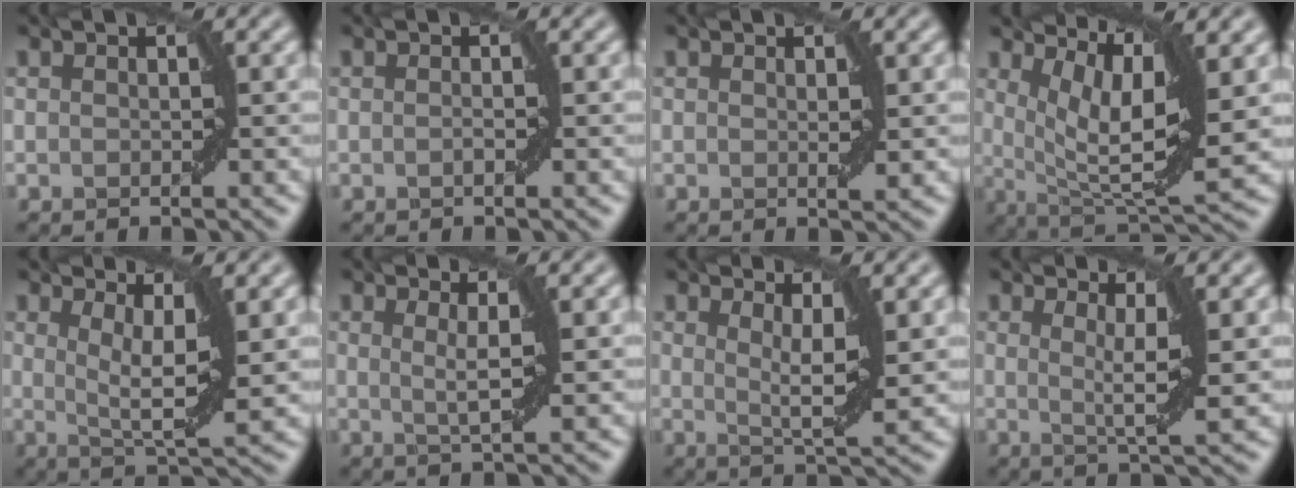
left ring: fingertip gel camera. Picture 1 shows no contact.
{"total": 0.6, "force": [-0.1, 0.0, 0.5], "torque": [-0.010, 0.000, -0.003]}
{"total": 0.9, "force": [0.3, 0.1, 0.9], "torque": [-0.011, -0.004, 0.006]}
{"total": 8.0, "force": [2.7, 2.2, 7.2], "torque": [-0.120, -0.006, 0.054]}
{"total": 5.2, "force": [1.7, 1.2, 4.7], "torque": [-0.076, -0.009, 0.029]}
{"total": 2.4, "force": [0.7, 0.3, 2.3], "torque": [-0.039, -0.004, 0.013]}
{"total": 4.1, "force": [1.5, 0.8, 3.7], "torque": [-0.056, -0.007, 0.024]}
{"total": 3.9, "force": [1.2, 0.5, 3.6], "torque": [-0.058, -0.006, 0.021]}